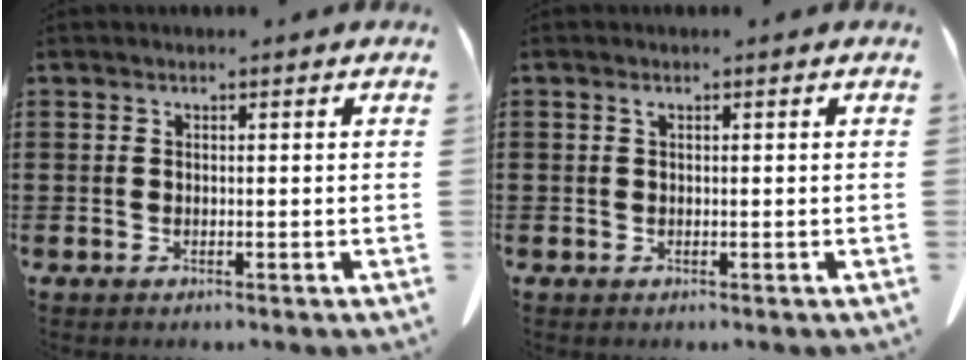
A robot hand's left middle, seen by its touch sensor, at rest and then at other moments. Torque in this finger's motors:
{"motor_torque": [0.60, 0.75, 0.02, 0.00]}